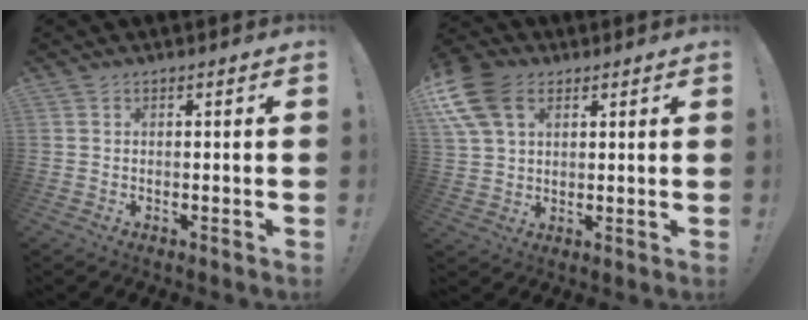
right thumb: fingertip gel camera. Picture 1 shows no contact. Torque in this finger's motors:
{"motor_torque": [0.23, 1.68, 0.38, 0.56, 0.11]}